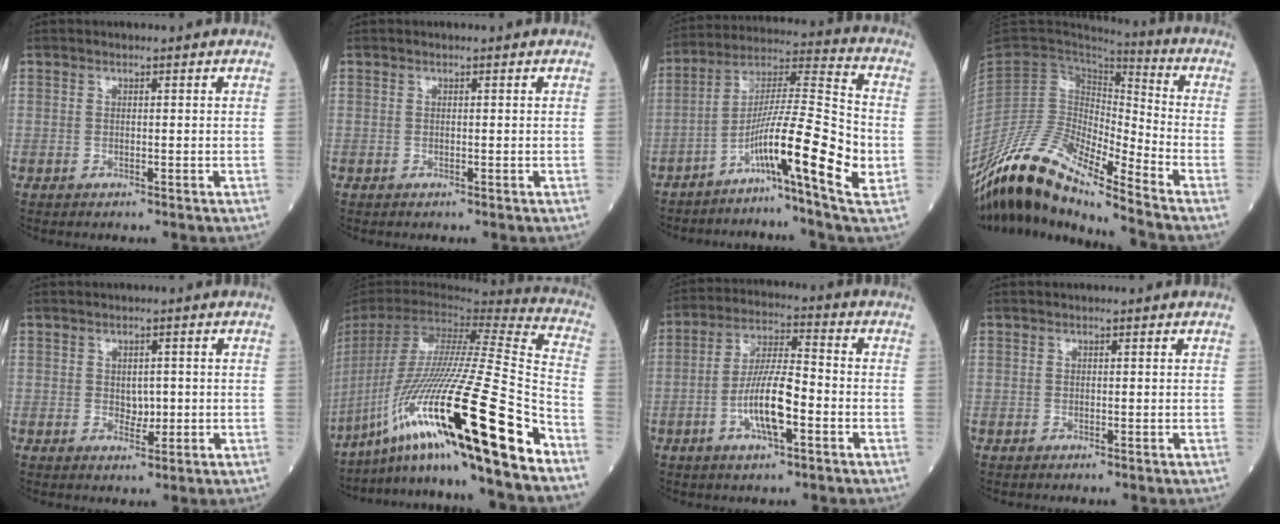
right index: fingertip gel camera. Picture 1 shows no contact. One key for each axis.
{"total": 0.0}
{"total": 14.5, "fx": -5.2, "fy": -0.3, "fz": 13.5, "tx": -0.238, "ty": 0.001, "tz": -0.103}
{"total": 17.0, "fx": -13.6, "fy": 2.0, "fz": 9.9, "tx": -0.187, "ty": 0.015, "tz": -0.256}
{"total": 2.4, "fx": -0.1, "fy": 1.6, "fz": 1.8, "tx": -0.022, "ty": 0.000, "tz": 0.002}
{"total": 31.3, "fx": -16.9, "fy": 1.2, "fz": 26.3, "tx": -0.472, "ty": -0.047, "tz": -0.297}
{"total": 9.7, "fx": -3.0, "fy": 2.1, "fz": 8.9, "tx": -0.174, "ty": 0.008, "tz": -0.056}
{"total": 0.0}